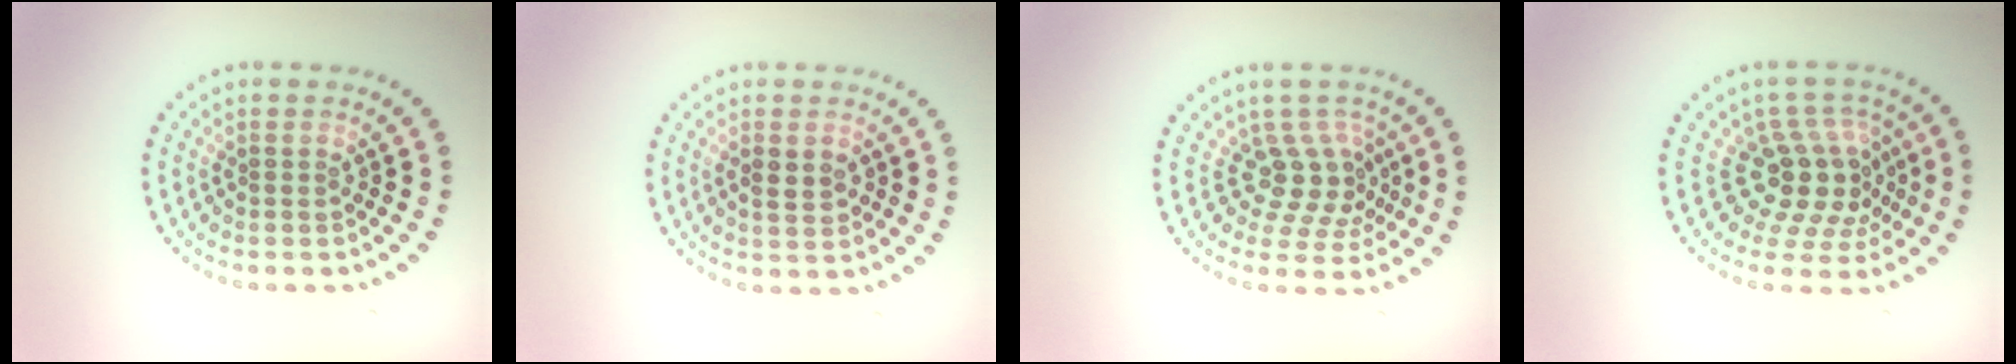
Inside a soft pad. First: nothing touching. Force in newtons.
{"total": 1.6, "press": 1.6, "slide": 0.1}
{"total": 3.6, "press": 2.7, "slide": 2.4}
{"total": 4.7, "press": 3.5, "slide": 3.2}